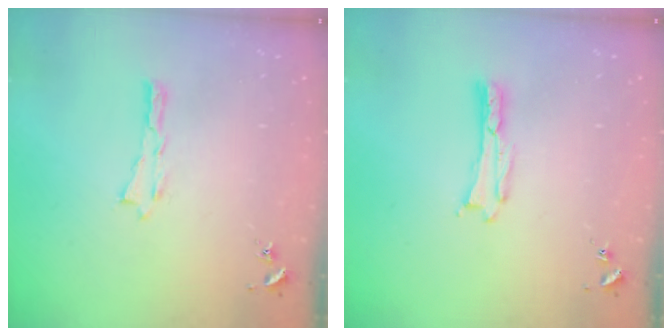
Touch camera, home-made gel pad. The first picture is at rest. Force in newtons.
{"total": 0.0}